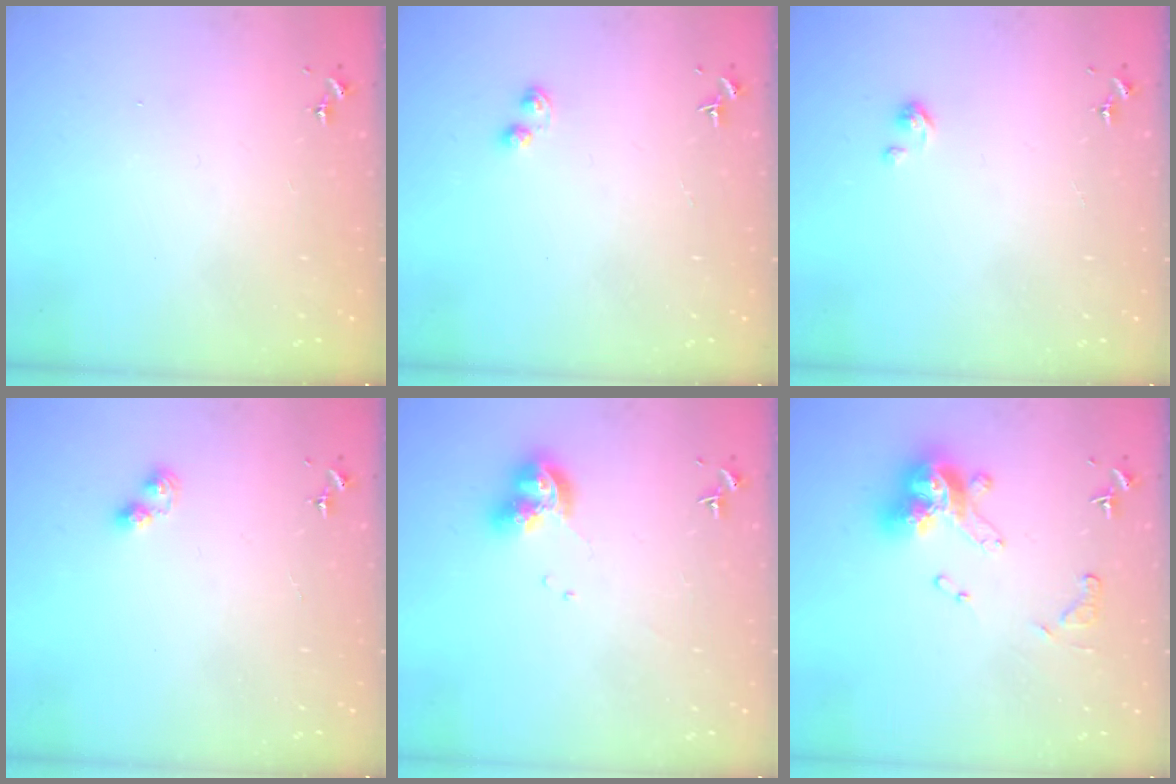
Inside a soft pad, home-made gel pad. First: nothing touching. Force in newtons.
{"total": 3.2, "press": 3.1, "slide": 0.9}
{"total": 2.6, "press": 2.6, "slide": 0.4}
{"total": 5.6, "press": 5.6, "slide": 0.6}
{"total": 10.2, "press": 10.2, "slide": 1.1}
{"total": 14.6, "press": 14.5, "slide": 1.5}